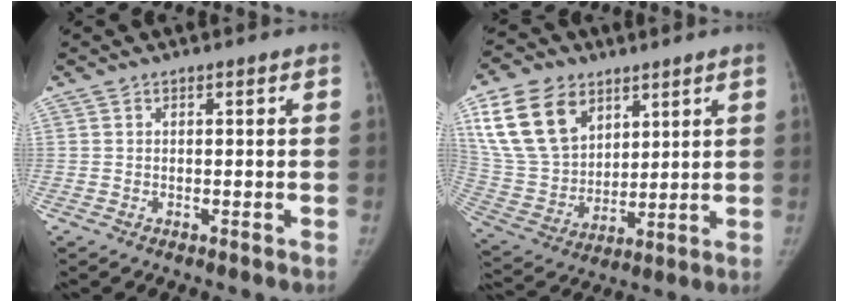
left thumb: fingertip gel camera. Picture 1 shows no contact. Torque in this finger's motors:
{"motor_torque": [1.56, 1.54, 1.28, -1.49, 0.48]}